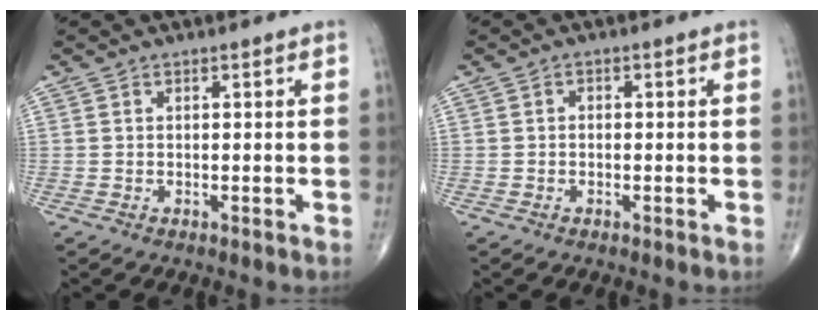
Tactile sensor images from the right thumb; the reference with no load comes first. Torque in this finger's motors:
{"motor_torque": [-0.42, 0.15, 0.07, 0.14, -0.01]}